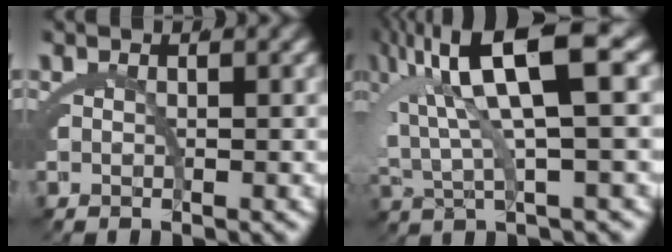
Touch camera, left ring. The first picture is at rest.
{"total": 8.7, "force": [2.6, 3.4, 7.5], "torque": [-0.152, 0.004, 0.046]}